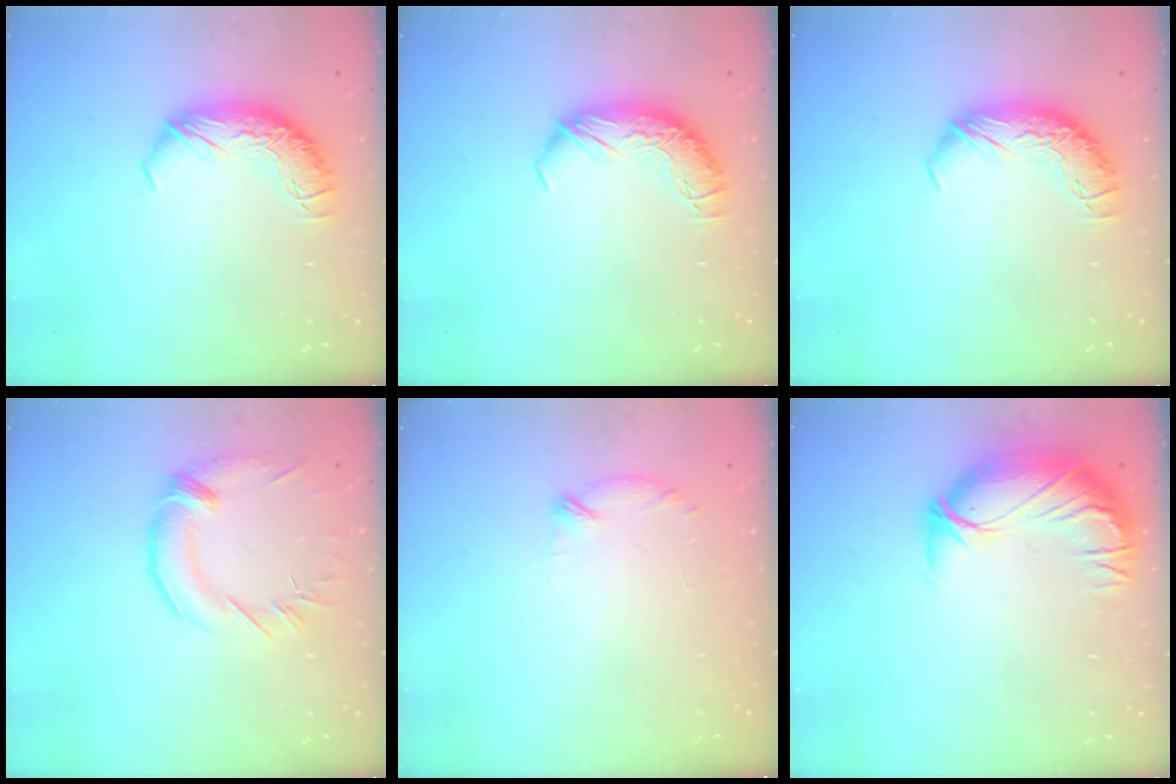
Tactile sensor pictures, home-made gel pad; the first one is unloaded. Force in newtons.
{"total": 0.0}
{"total": 0.0}
{"total": 1.5, "press": 0.3, "slide": 1.5}
{"total": 6.6, "press": 6.5, "slide": 1.0}
{"total": 2.6, "press": 0.7, "slide": 2.5}